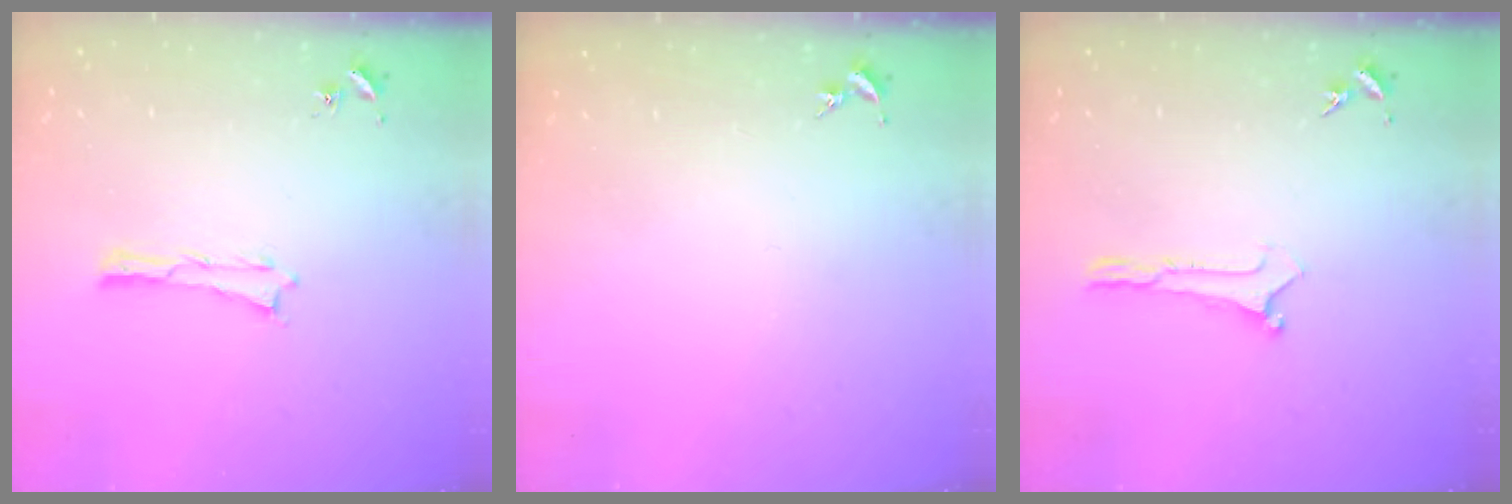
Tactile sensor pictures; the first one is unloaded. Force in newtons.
{"total": 0.0}
{"total": 0.0}